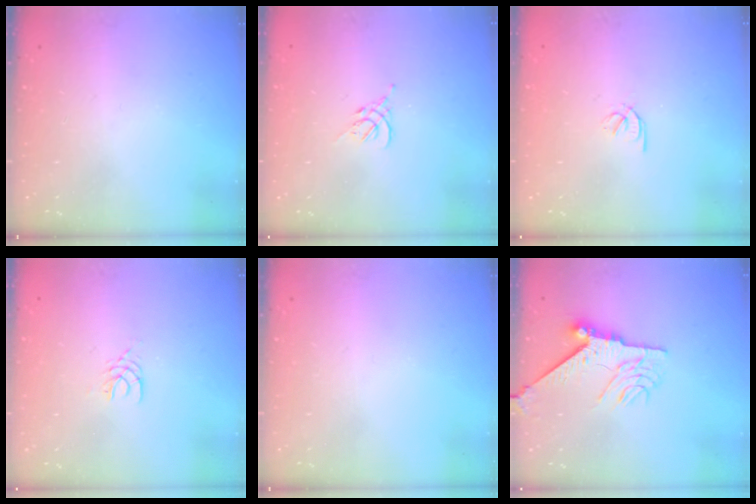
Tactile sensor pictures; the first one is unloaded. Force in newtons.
{"total": 1.2, "press": 1.1, "slide": 0.5}
{"total": 1.6, "press": 1.6, "slide": 0.3}
{"total": 3.4, "press": 3.4, "slide": 0.4}
{"total": 0.0}
{"total": 9.3, "press": 9.2, "slide": 1.1}